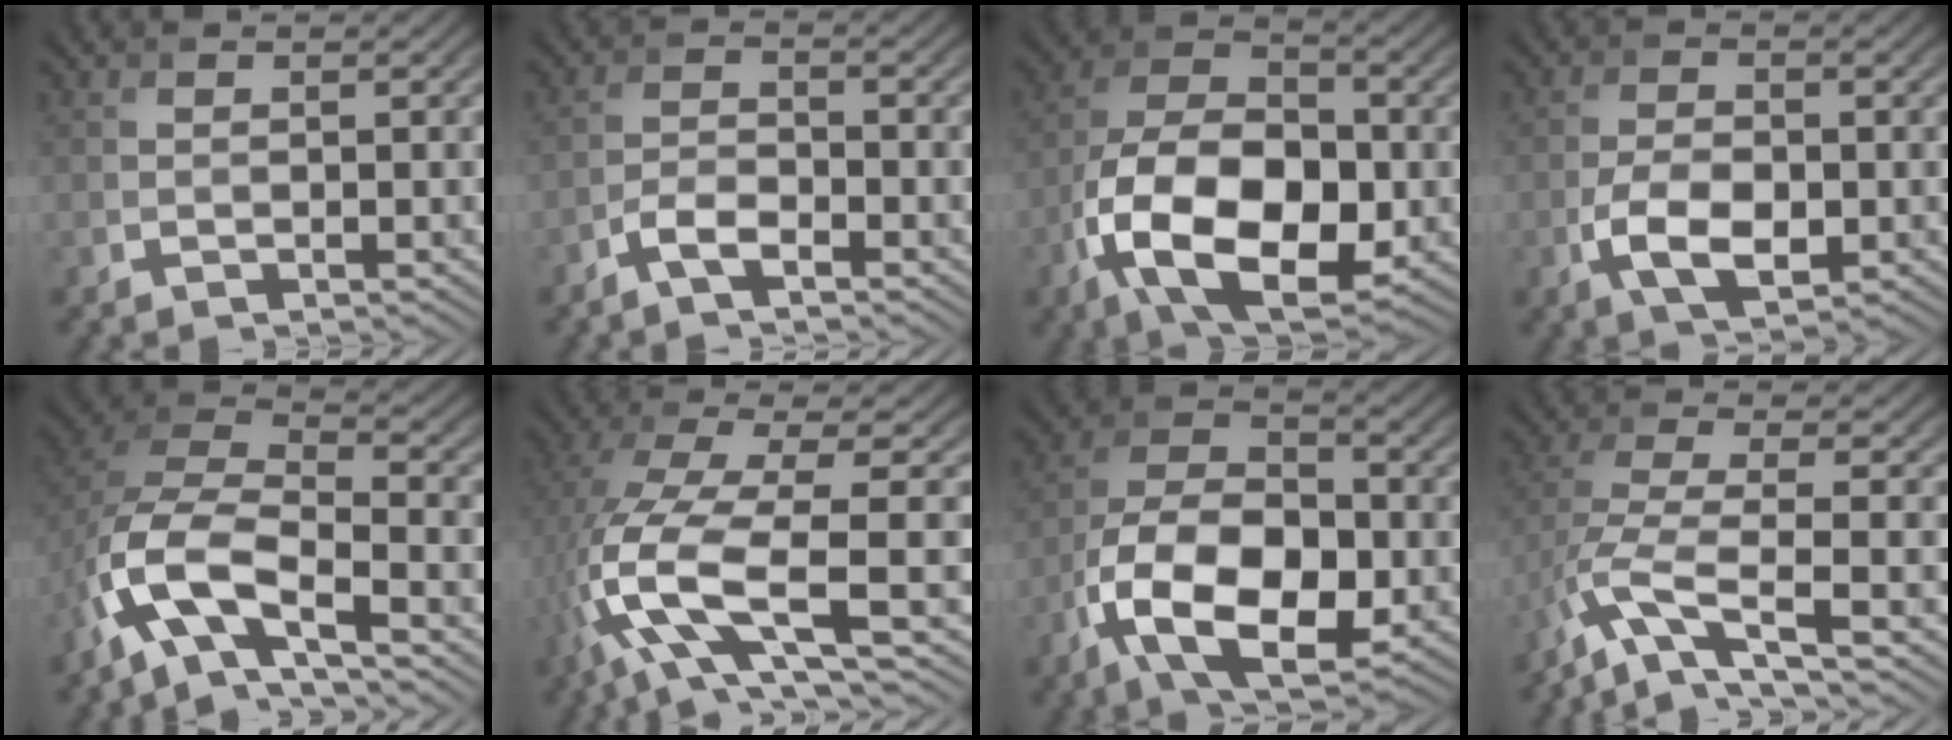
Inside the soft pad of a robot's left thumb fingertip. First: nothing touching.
{"total": 3.0, "force": [-2.2, 0.9, 1.9], "torque": [-0.045, 0.004, -0.050]}
{"total": 15.0, "force": [-4.9, 8.7, 11.1], "torque": [-0.223, -0.019, -0.101]}
{"total": 5.8, "force": [-1.8, 3.2, 4.6], "torque": [-0.094, -0.006, -0.034]}
{"total": 11.9, "force": [-5.7, 5.1, 9.1], "torque": [-0.191, -0.010, -0.120]}
{"total": 12.2, "force": [-3.0, 4.0, 11.1], "torque": [-0.251, -0.007, -0.059]}
{"total": 13.6, "force": [-5.1, 7.6, 10.1], "torque": [-0.209, -0.014, -0.102]}
{"total": 8.3, "force": [-4.4, 2.0, 6.8], "torque": [-0.150, -0.003, -0.100]}